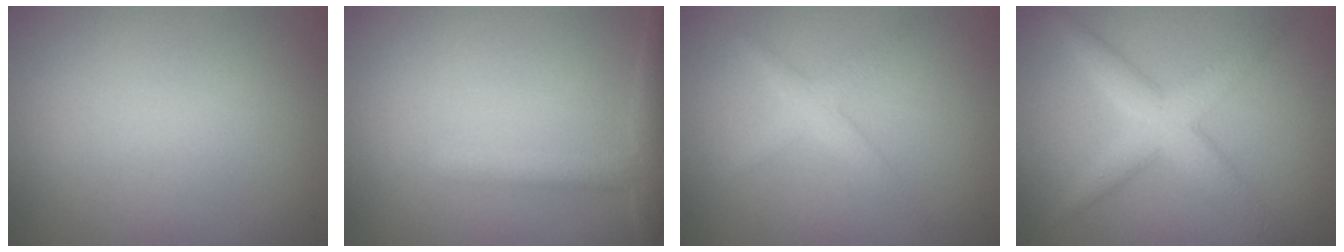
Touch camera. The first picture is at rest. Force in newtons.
{"total": 2.6, "press": 2.6, "slide": 0.2}
{"total": 1.9, "press": 1.9, "slide": 0.1}
{"total": 4.4, "press": 4.4, "slide": 0.1}